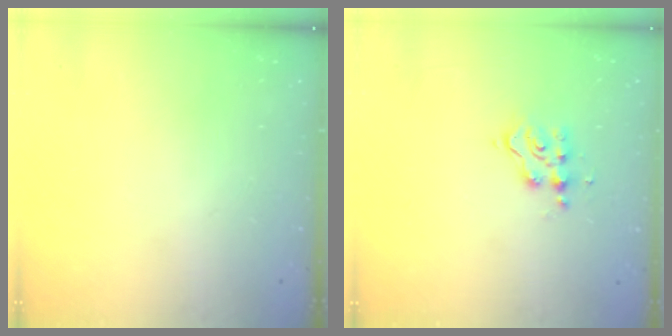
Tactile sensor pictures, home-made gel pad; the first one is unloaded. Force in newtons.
{"total": 5.0, "press": 5.0, "slide": 0.2}